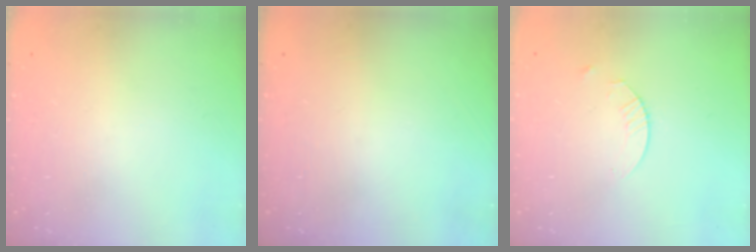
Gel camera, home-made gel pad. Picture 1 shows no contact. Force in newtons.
{"total": 0.0}
{"total": 2.4, "press": 2.4, "slide": 0.3}